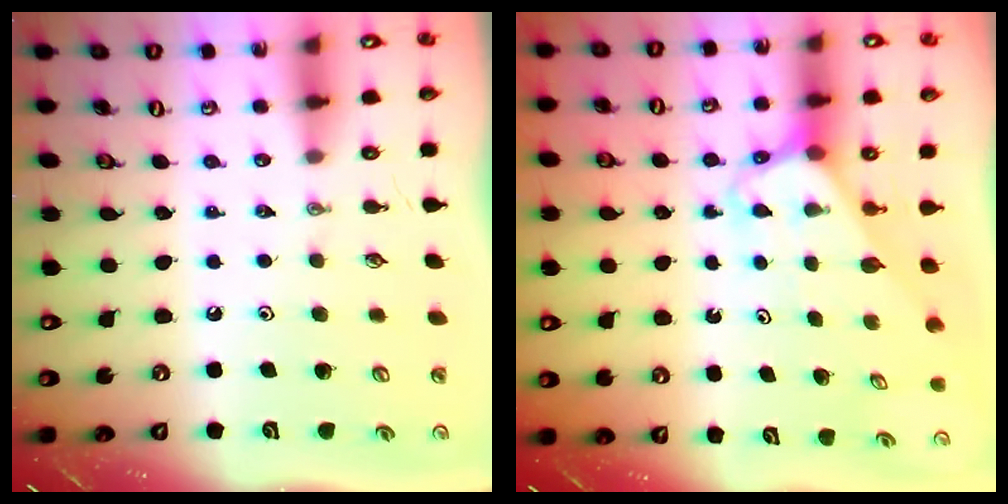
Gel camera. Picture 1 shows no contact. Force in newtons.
{"total": 3.1, "press": 3.1, "slide": 0.2}